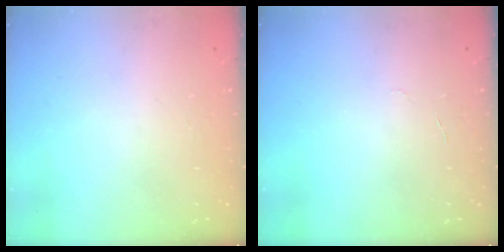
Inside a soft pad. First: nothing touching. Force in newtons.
{"total": 4.0, "press": 3.9, "slide": 0.4}